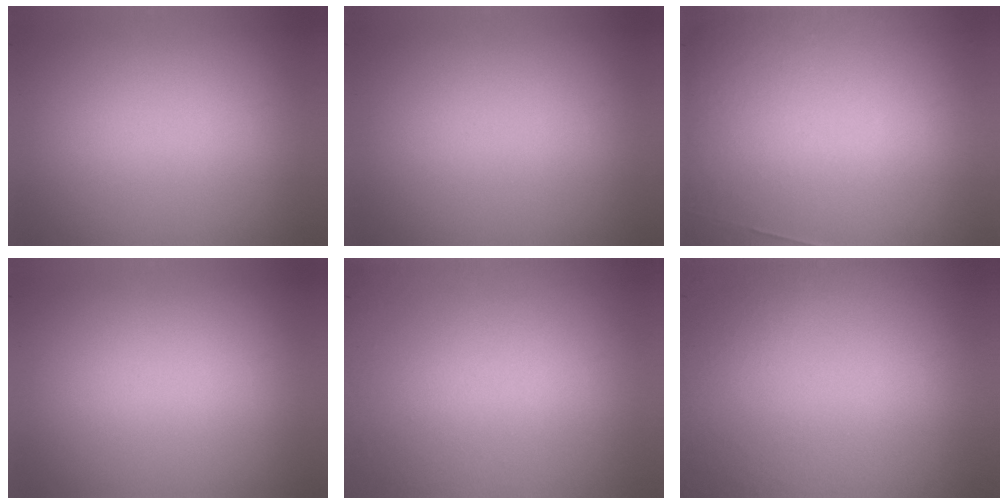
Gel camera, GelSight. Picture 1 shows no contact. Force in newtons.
{"total": 0.0}
{"total": 4.7}
{"total": 0.0}
{"total": 5.4}
{"total": 8.4}